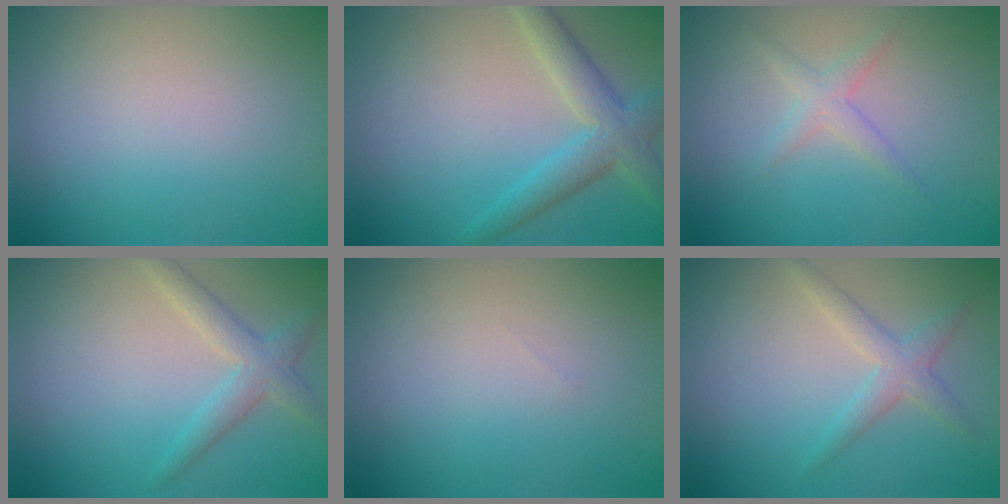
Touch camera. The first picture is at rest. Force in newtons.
{"total": 4.2, "press": 4.2, "slide": 0.2}
{"total": 1.6, "press": 1.6, "slide": 0.1}
{"total": 2.8, "press": 2.8, "slide": 0.1}
{"total": 0.0}
{"total": 2.4, "press": 2.4, "slide": 0.0}